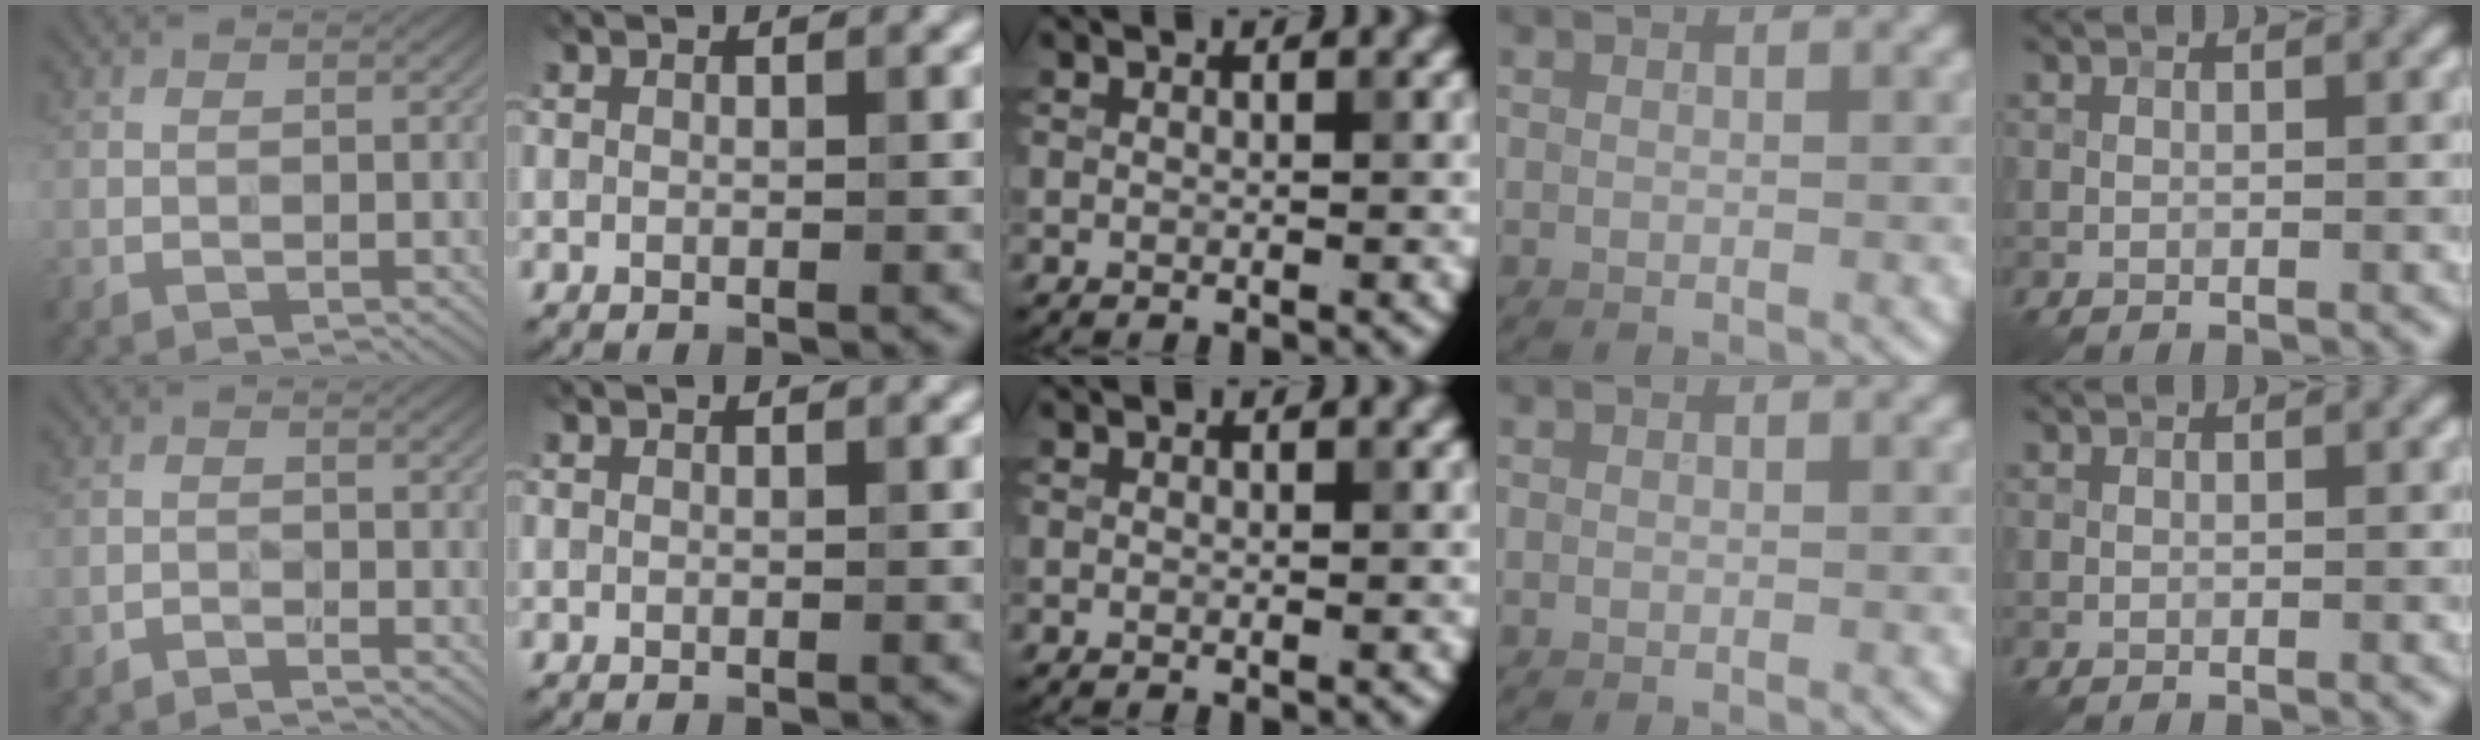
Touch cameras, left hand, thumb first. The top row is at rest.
{"thumb": {"total": 1.5, "force": [-1.4, -0.4, -0.4], "torque": [0.009, 0.002, -0.033]}}